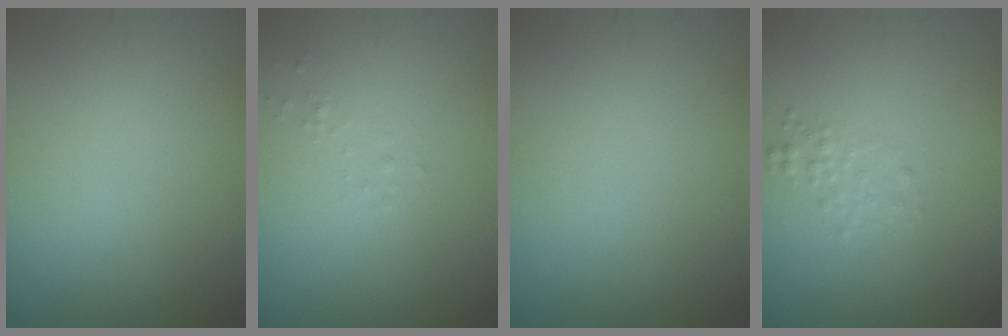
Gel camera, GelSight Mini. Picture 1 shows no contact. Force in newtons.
{"total": 0.6, "press": 0.6, "slide": 0.0}
{"total": 0.0}
{"total": 1.3, "press": 1.3, "slide": 0.1}